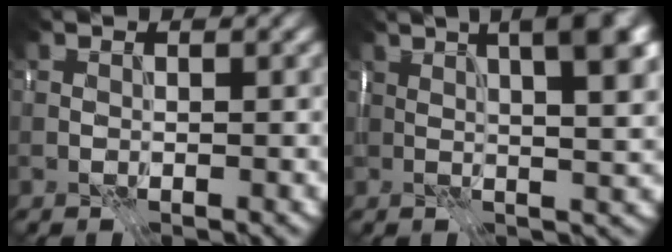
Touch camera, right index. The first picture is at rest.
{"total": 10.1, "force": [4.1, 3.4, 8.6], "torque": [-0.083, 0.040, 0.036]}